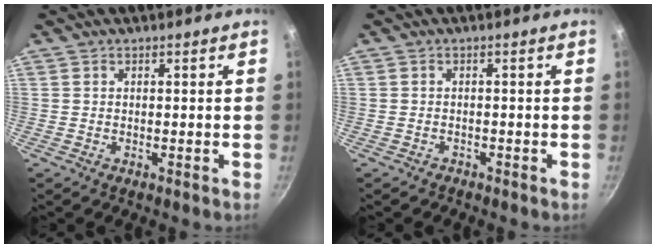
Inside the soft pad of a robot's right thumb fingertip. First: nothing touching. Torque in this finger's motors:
{"motor_torque": [-0.49, 0.35, 0.53, -0.47, -0.06]}